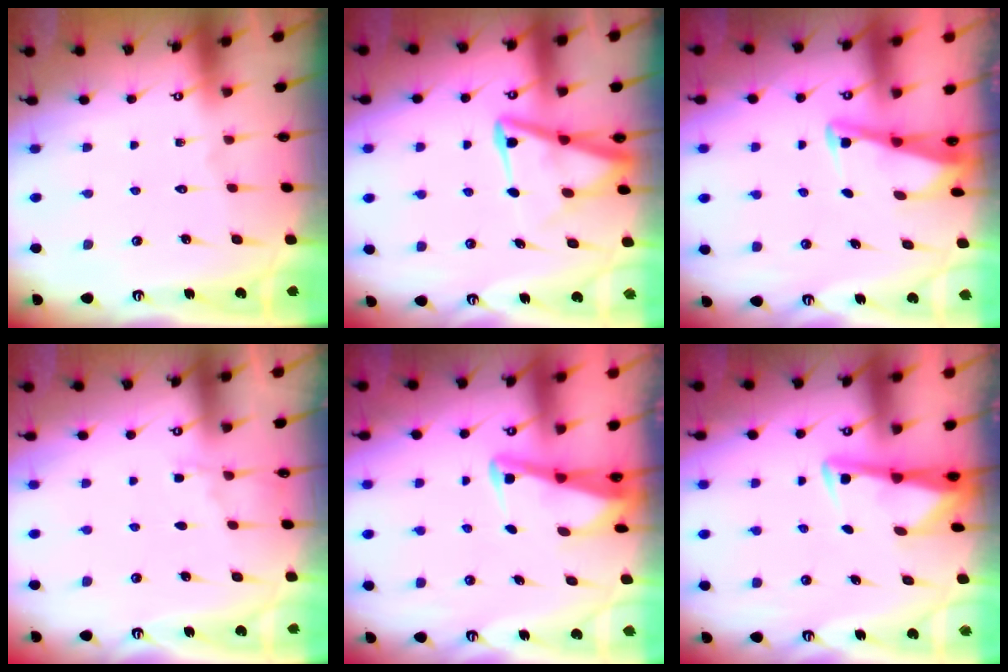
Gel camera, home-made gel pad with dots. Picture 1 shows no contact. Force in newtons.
{"total": 8.6, "press": 8.5, "slide": 1.1}
{"total": 2.7, "press": 2.7, "slide": 0.3}
{"total": 2.7, "press": 2.6, "slide": 0.4}
{"total": 2.9, "press": 2.9, "slide": 0.3}
{"total": 3.1, "press": 3.1, "slide": 0.4}